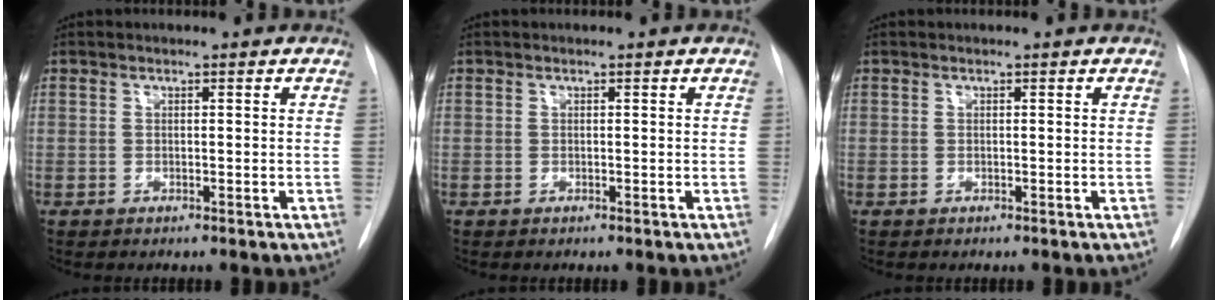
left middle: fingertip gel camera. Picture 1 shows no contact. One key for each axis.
{"total": 0.0}
{"total": 0.0}